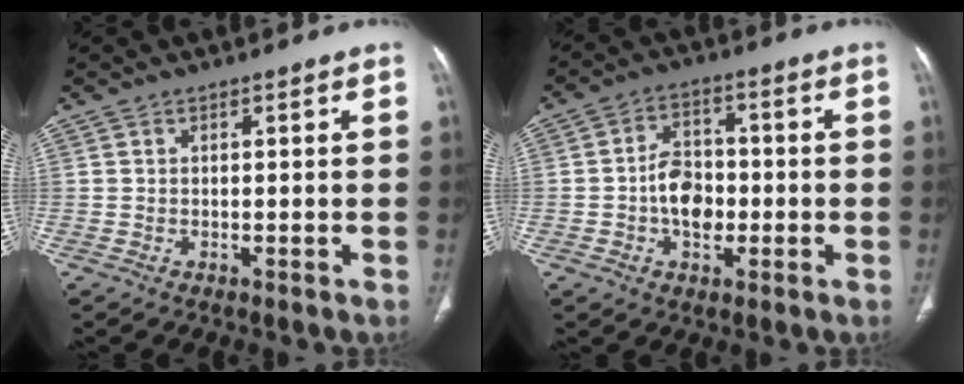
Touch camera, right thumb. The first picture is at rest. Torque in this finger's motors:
{"motor_torque": [1.36, 1.16, 0.57, -0.80, 0.06]}